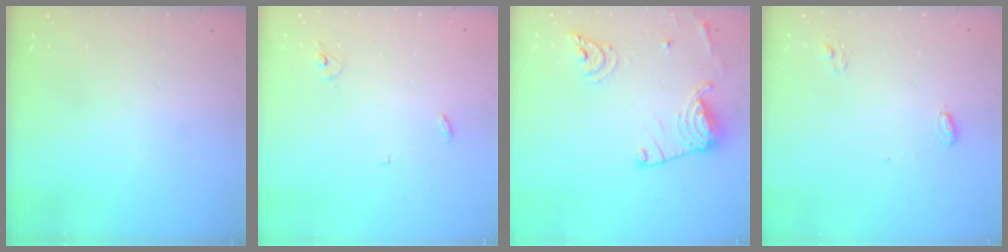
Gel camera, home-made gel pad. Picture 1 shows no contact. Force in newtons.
{"total": 2.9, "press": 2.9, "slide": 0.2}
{"total": 15.7, "press": 15.6, "slide": 1.6}
{"total": 4.2, "press": 4.2, "slide": 0.3}